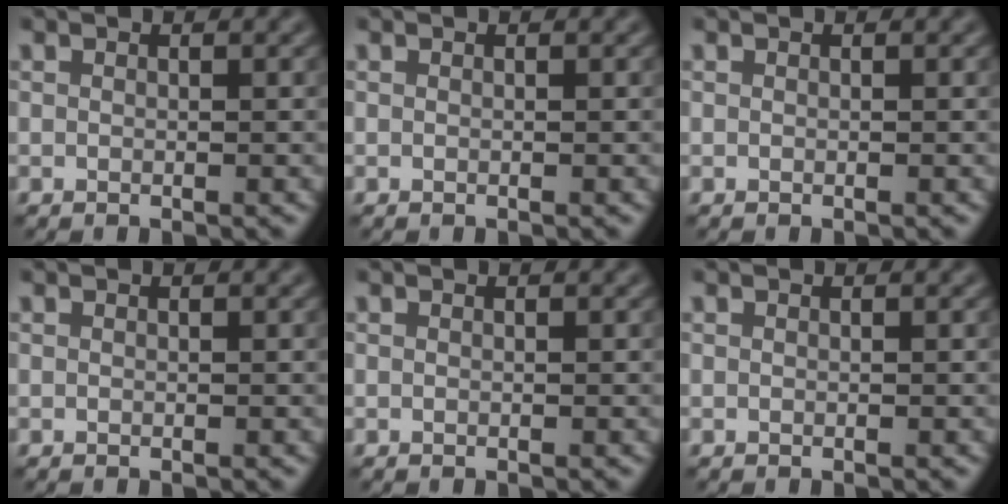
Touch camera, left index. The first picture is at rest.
{"total": 0.0}
{"total": 0.0}
{"total": 0.0}
{"total": 0.0}
{"total": 0.0}